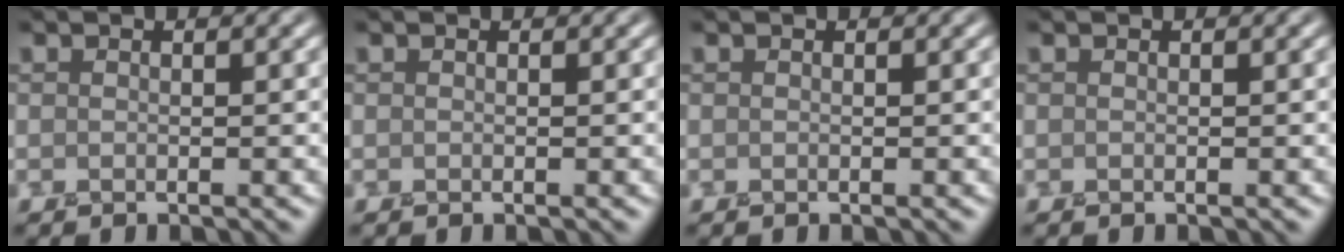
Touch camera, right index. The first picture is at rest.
{"total": 0.0}
{"total": 0.0}
{"total": 0.0}